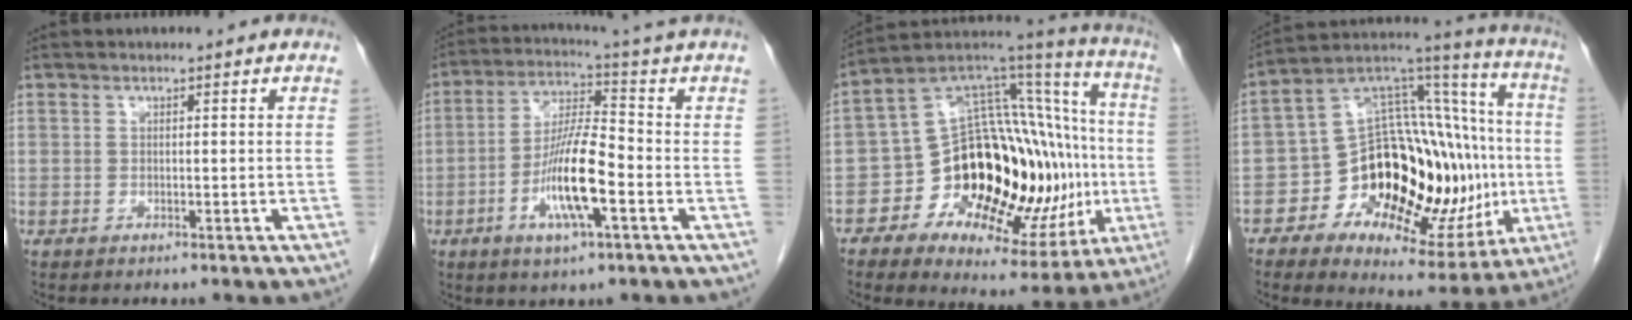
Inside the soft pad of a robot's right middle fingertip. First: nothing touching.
{"total": 8.9, "force": [-2.4, -0.5, 8.6], "torque": [-0.175, -0.009, -0.044]}
{"total": 27.1, "force": [-3.9, 11.4, 24.3], "torque": [-0.312, 0.043, -0.047]}
{"total": 24.6, "force": [-3.5, 11.7, 21.4], "torque": [-0.295, 0.043, -0.045]}